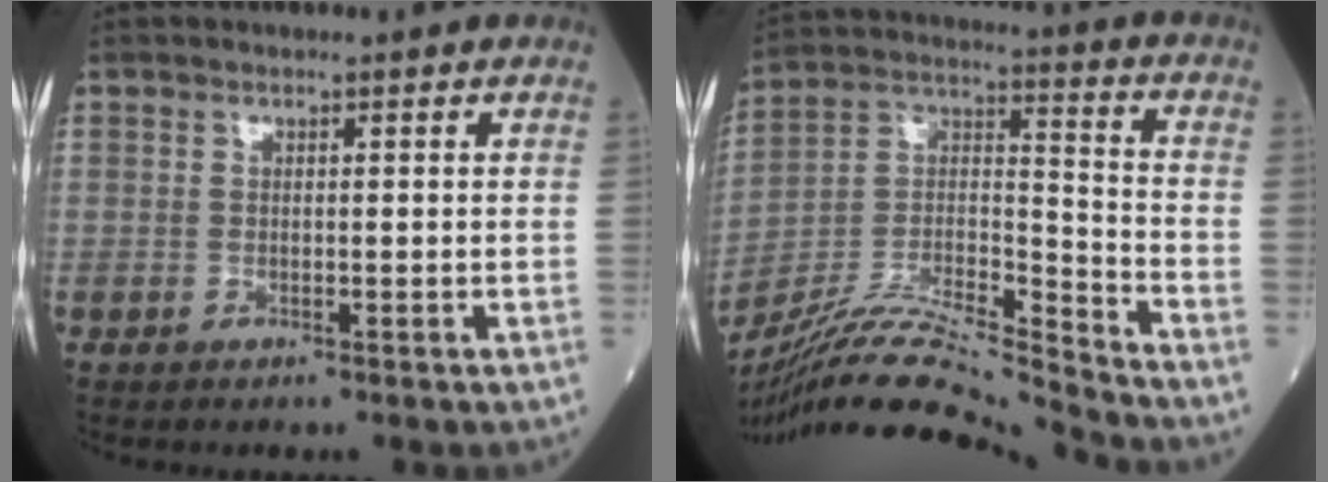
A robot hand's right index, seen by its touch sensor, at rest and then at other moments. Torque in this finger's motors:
{"motor_torque": [-0.66, -0.65, 0.18, 0.04]}